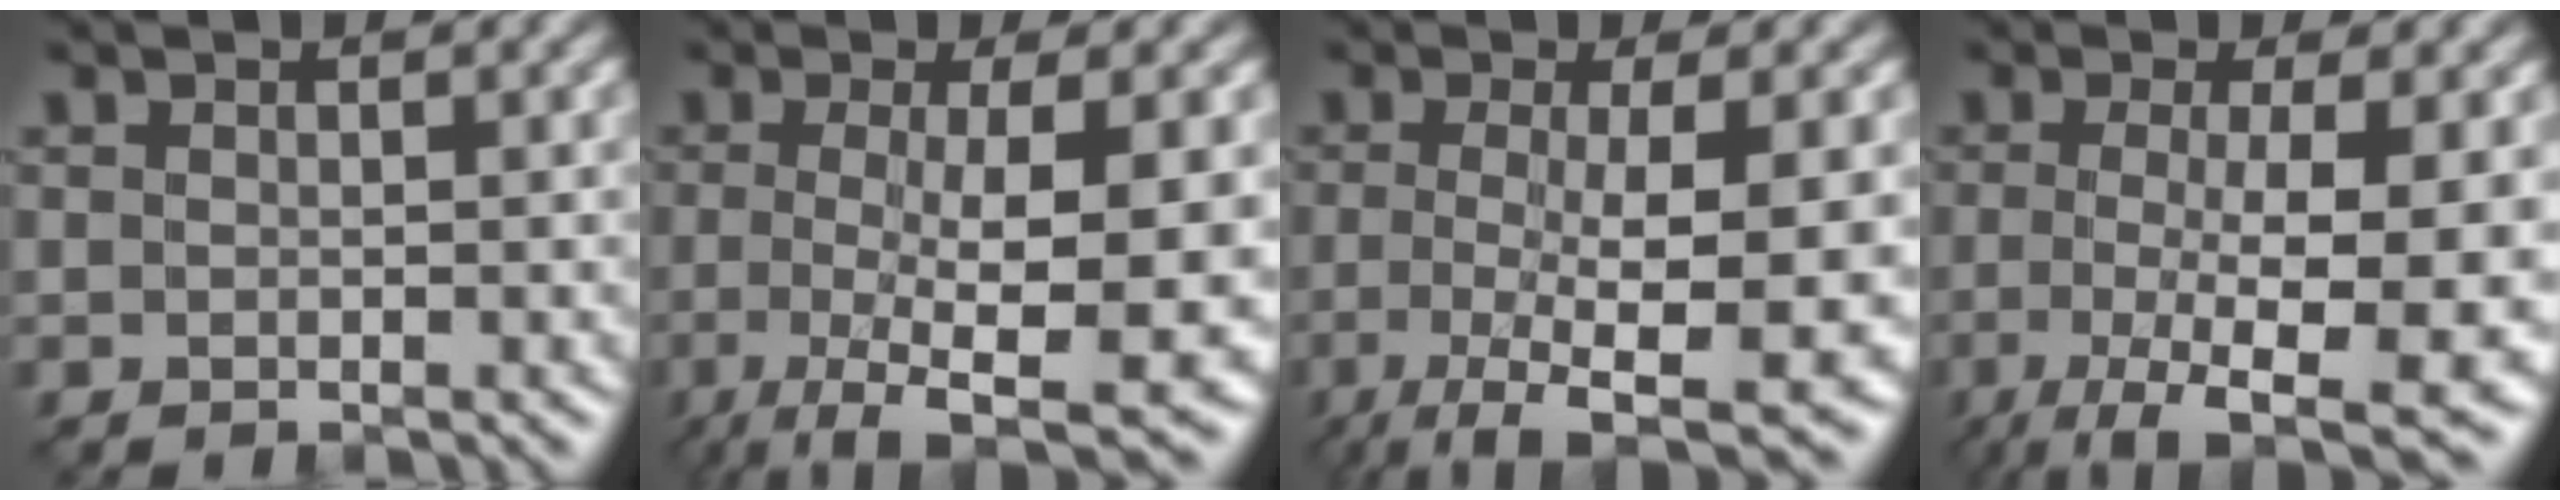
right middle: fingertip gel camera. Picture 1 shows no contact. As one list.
[{"total": 10.5, "force": [-1.9, 2.8, 9.9], "torque": [-0.149, -0.020, -0.027]}, {"total": 10.0, "force": [-2.7, 2.5, 9.3], "torque": [-0.142, -0.020, -0.041]}, {"total": 10.1, "force": [-2.4, 2.6, 9.4], "torque": [-0.146, -0.021, -0.034]}]